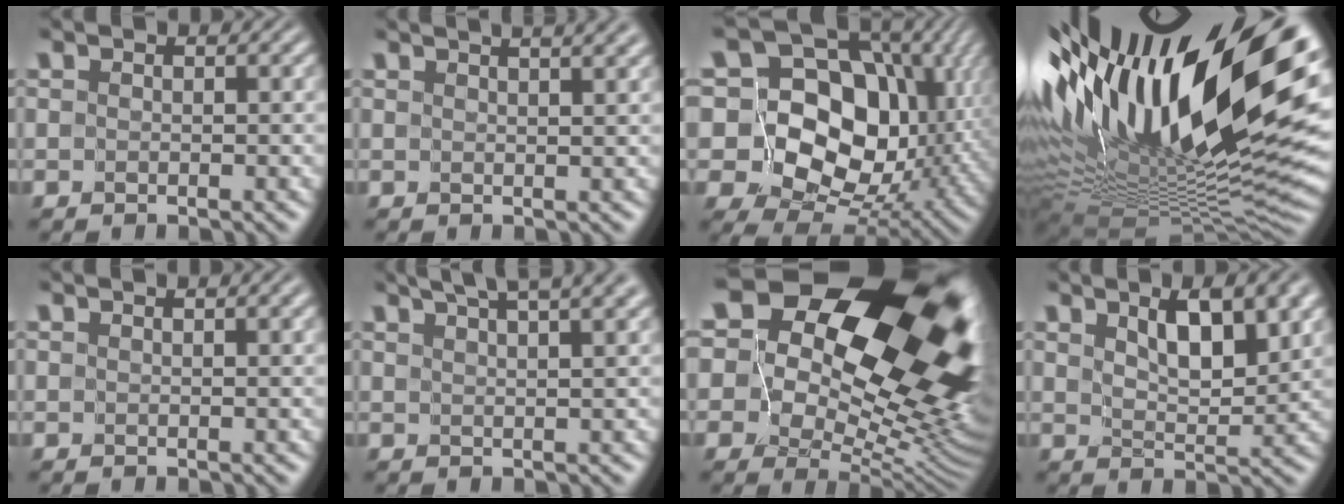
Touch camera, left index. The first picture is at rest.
{"total": 6.2, "force": [4.3, 2.5, 3.8], "torque": [-0.019, 0.036, 0.022]}
{"total": 18.1, "force": [4.9, 13.5, 11.0], "torque": [-0.212, 0.032, 0.095]}
{"total": 20.6, "force": [7.6, 7.9, 17.5], "torque": [-0.291, 0.012, 0.140]}
{"total": 1.7, "force": [1.2, 0.3, 1.1], "torque": [-0.013, -0.005, 0.012]}
{"total": 8.1, "force": [5.9, 2.4, 5.0], "torque": [-0.041, 0.042, 0.054]}
{"total": 23.3, "force": [9.5, 13.9, 16.2], "torque": [-0.275, 0.058, 0.158]}
{"total": 6.3, "force": [3.1, 2.3, 4.9], "torque": [-0.077, 0.004, 0.051]}